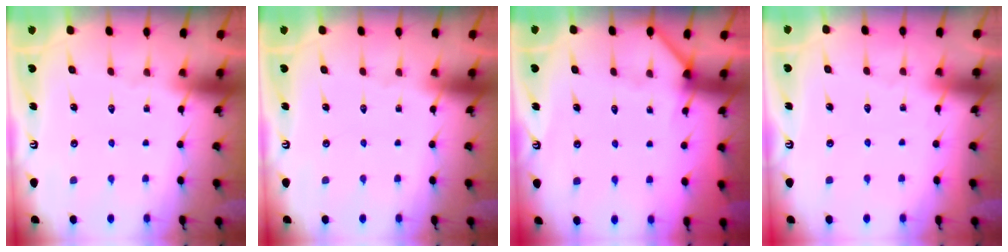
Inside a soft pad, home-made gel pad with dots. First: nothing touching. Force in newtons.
{"total": 0.0}
{"total": 3.7, "press": 3.7, "slide": 0.5}
{"total": 3.0, "press": 3.0, "slide": 0.4}